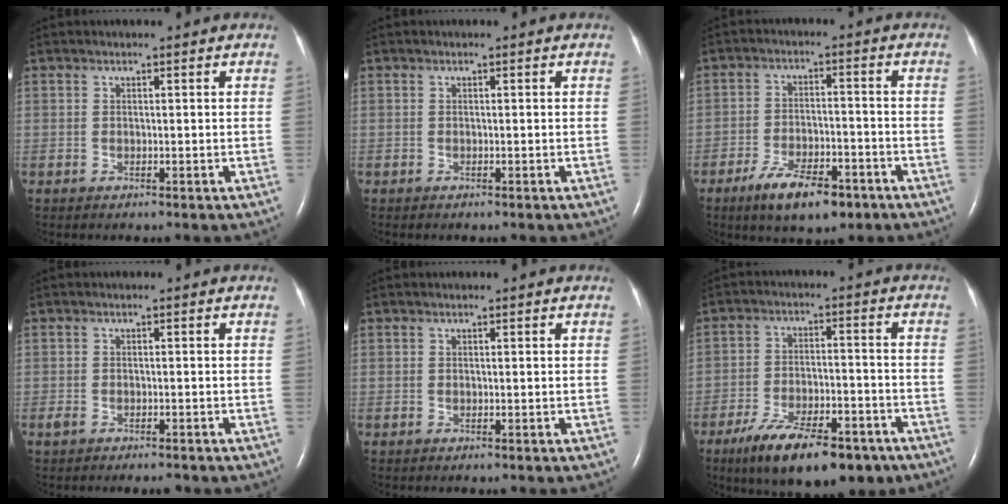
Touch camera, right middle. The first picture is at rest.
{"total": 0.0}
{"total": 8.7, "force": [-5.7, 3.2, 5.8], "torque": [-0.107, -0.005, -0.091]}
{"total": 2.9, "force": [-2.2, 1.0, 1.7], "torque": [-0.030, -0.005, -0.031]}
{"total": 0.0}
{"total": 14.6, "force": [-9.9, 5.2, 9.4], "torque": [-0.147, -0.010, -0.156]}